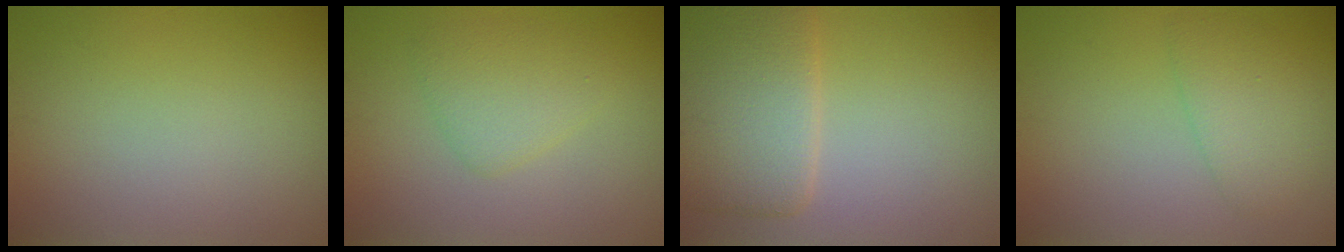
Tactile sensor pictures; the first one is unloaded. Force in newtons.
{"total": 2.6, "press": 2.6, "slide": 0.3}
{"total": 6.8, "press": 6.8, "slide": 0.1}
{"total": 2.7, "press": 2.7, "slide": 0.3}